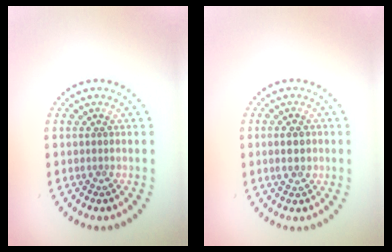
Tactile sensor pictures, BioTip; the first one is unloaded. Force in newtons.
{"total": 2.7, "press": 2.7, "slide": 0.0}